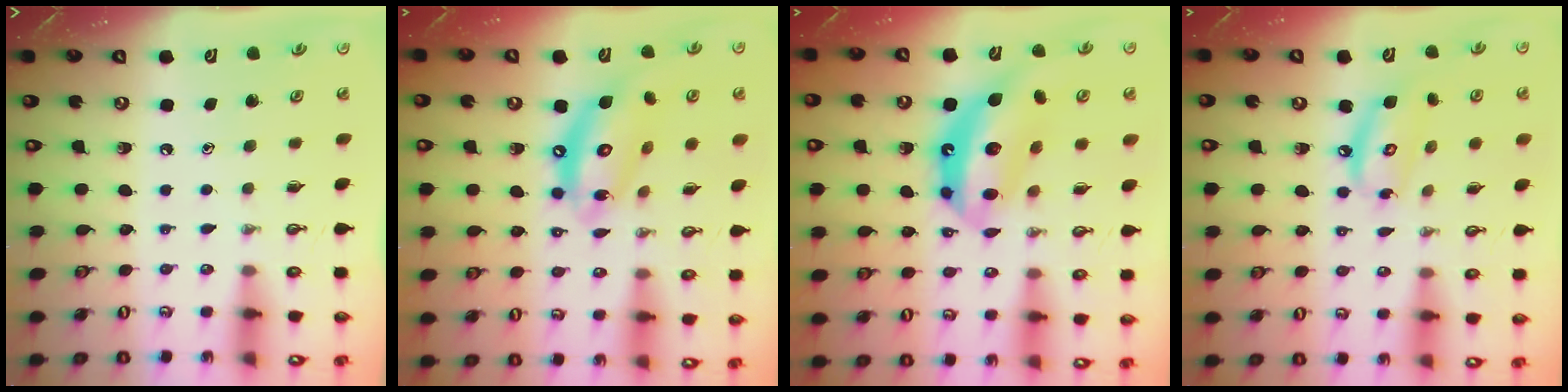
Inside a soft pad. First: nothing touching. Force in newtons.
{"total": 13.6, "press": 13.6, "slide": 0.7}
{"total": 15.0, "press": 14.9, "slide": 1.3}
{"total": 9.9, "press": 9.8, "slide": 1.0}